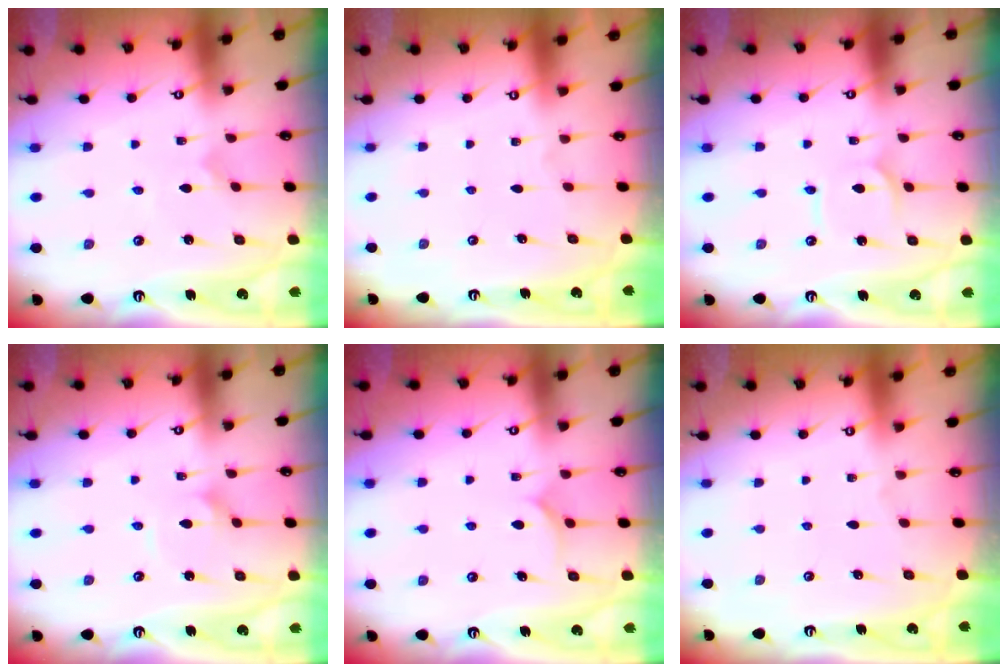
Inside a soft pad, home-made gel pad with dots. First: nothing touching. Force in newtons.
{"total": 0.0}
{"total": 2.5, "press": 2.5, "slide": 0.1}
{"total": 2.2, "press": 2.2, "slide": 0.1}
{"total": 7.2, "press": 7.2, "slide": 0.3}
{"total": 0.0}